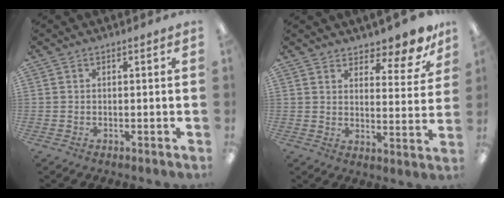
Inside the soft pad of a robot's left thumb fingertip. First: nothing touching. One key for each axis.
{"total": 8.4, "fx": 7.3, "fy": 2.3, "fz": 3.5, "tx": -0.037, "ty": -0.058, "tz": 0.123}